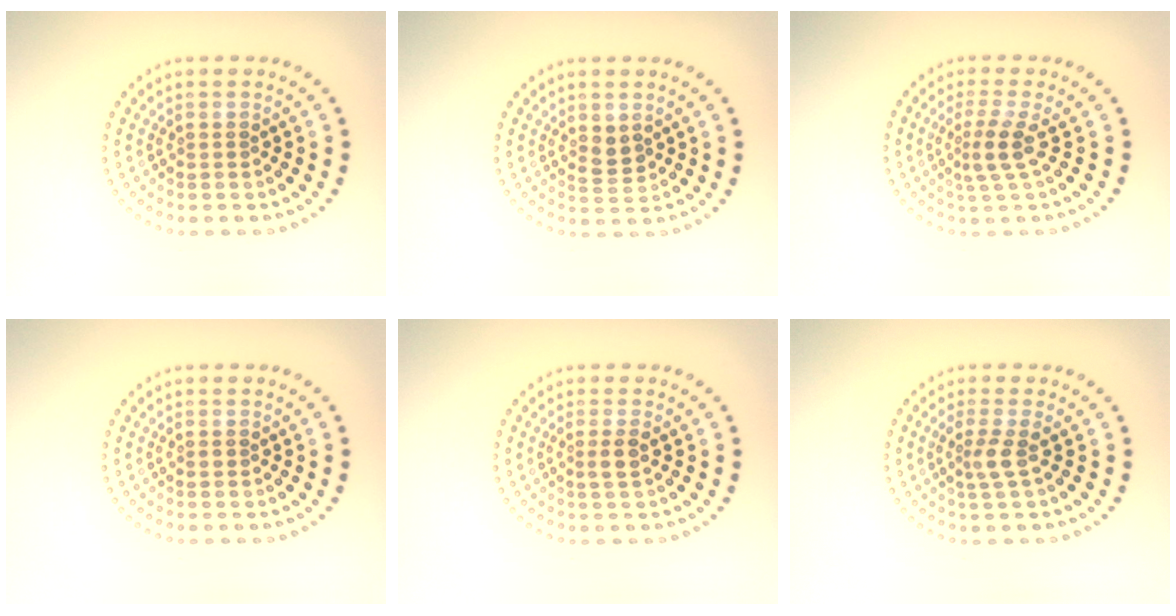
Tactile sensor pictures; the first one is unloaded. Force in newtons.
{"total": 1.8, "press": 1.7, "slide": 0.7}
{"total": 2.4, "press": 1.7, "slide": 1.7}
{"total": 0.6, "press": 0.6, "slide": 0.1}
{"total": 1.3, "press": 1.2, "slide": 0.7}
{"total": 1.9, "press": 1.4, "slide": 1.3}